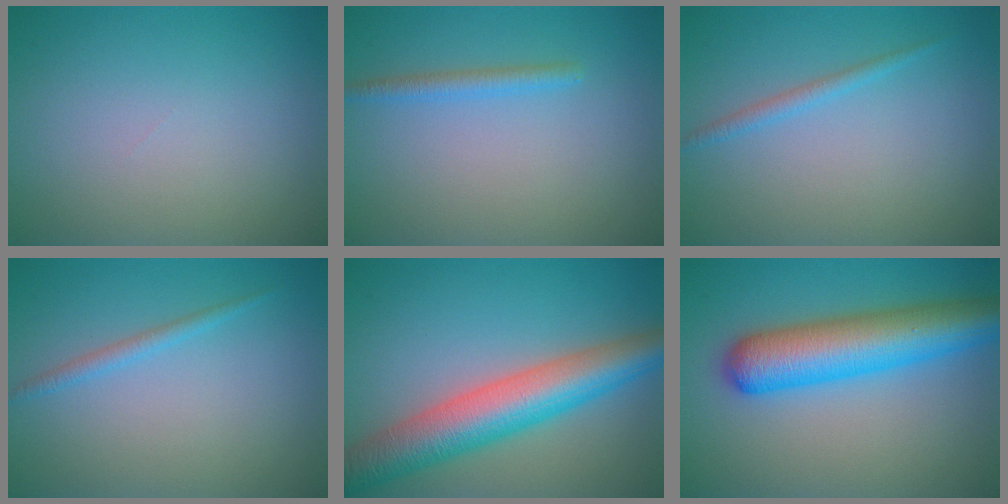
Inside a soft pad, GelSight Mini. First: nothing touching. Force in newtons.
{"total": 1.6, "press": 1.6, "slide": 0.0}
{"total": 1.2, "press": 1.2, "slide": 0.1}
{"total": 1.2, "press": 1.2, "slide": 0.1}
{"total": 8.4, "press": 8.4, "slide": 0.3}
{"total": 8.4, "press": 8.4, "slide": 0.3}